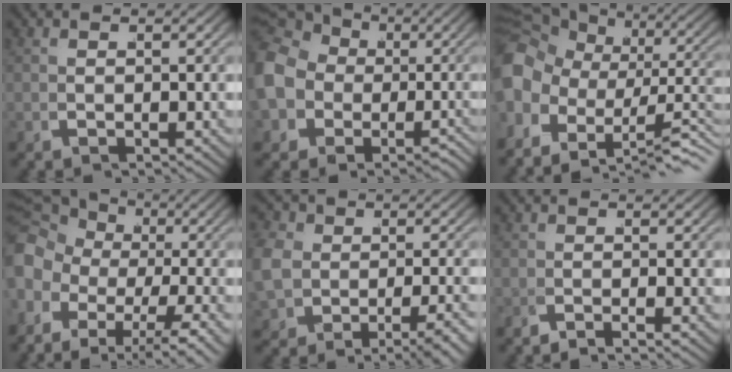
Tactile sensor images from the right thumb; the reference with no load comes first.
{"total": 11.0, "force": [0.3, 9.6, 5.3], "torque": [-0.122, -0.016, -0.002]}
{"total": 11.3, "force": [-2.1, 7.8, 7.9], "torque": [-0.127, -0.008, -0.035]}
{"total": 9.4, "force": [-0.4, 7.3, 5.9], "torque": [-0.094, -0.013, -0.008]}
{"total": 5.2, "force": [-2.1, 3.7, 2.9], "torque": [-0.067, -0.013, -0.029]}
{"total": 1.7, "force": [-1.6, 0.4, 0.5], "torque": [0.002, 0.003, -0.038]}